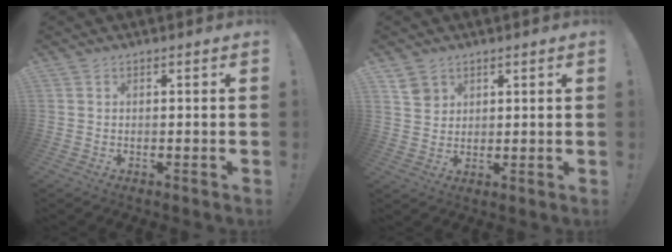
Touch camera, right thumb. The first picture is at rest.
{"total": 4.5, "force": [2.8, 3.3, 1.0], "torque": [-0.009, -0.013, 0.051]}